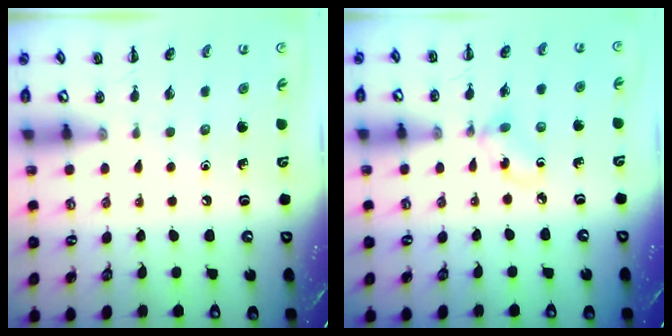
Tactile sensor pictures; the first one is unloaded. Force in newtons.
{"total": 3.3, "press": 3.2, "slide": 0.8}